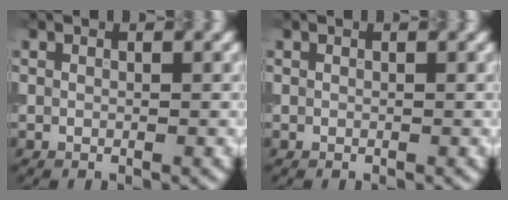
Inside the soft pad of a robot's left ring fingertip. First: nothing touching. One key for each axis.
{"total": 0.0}